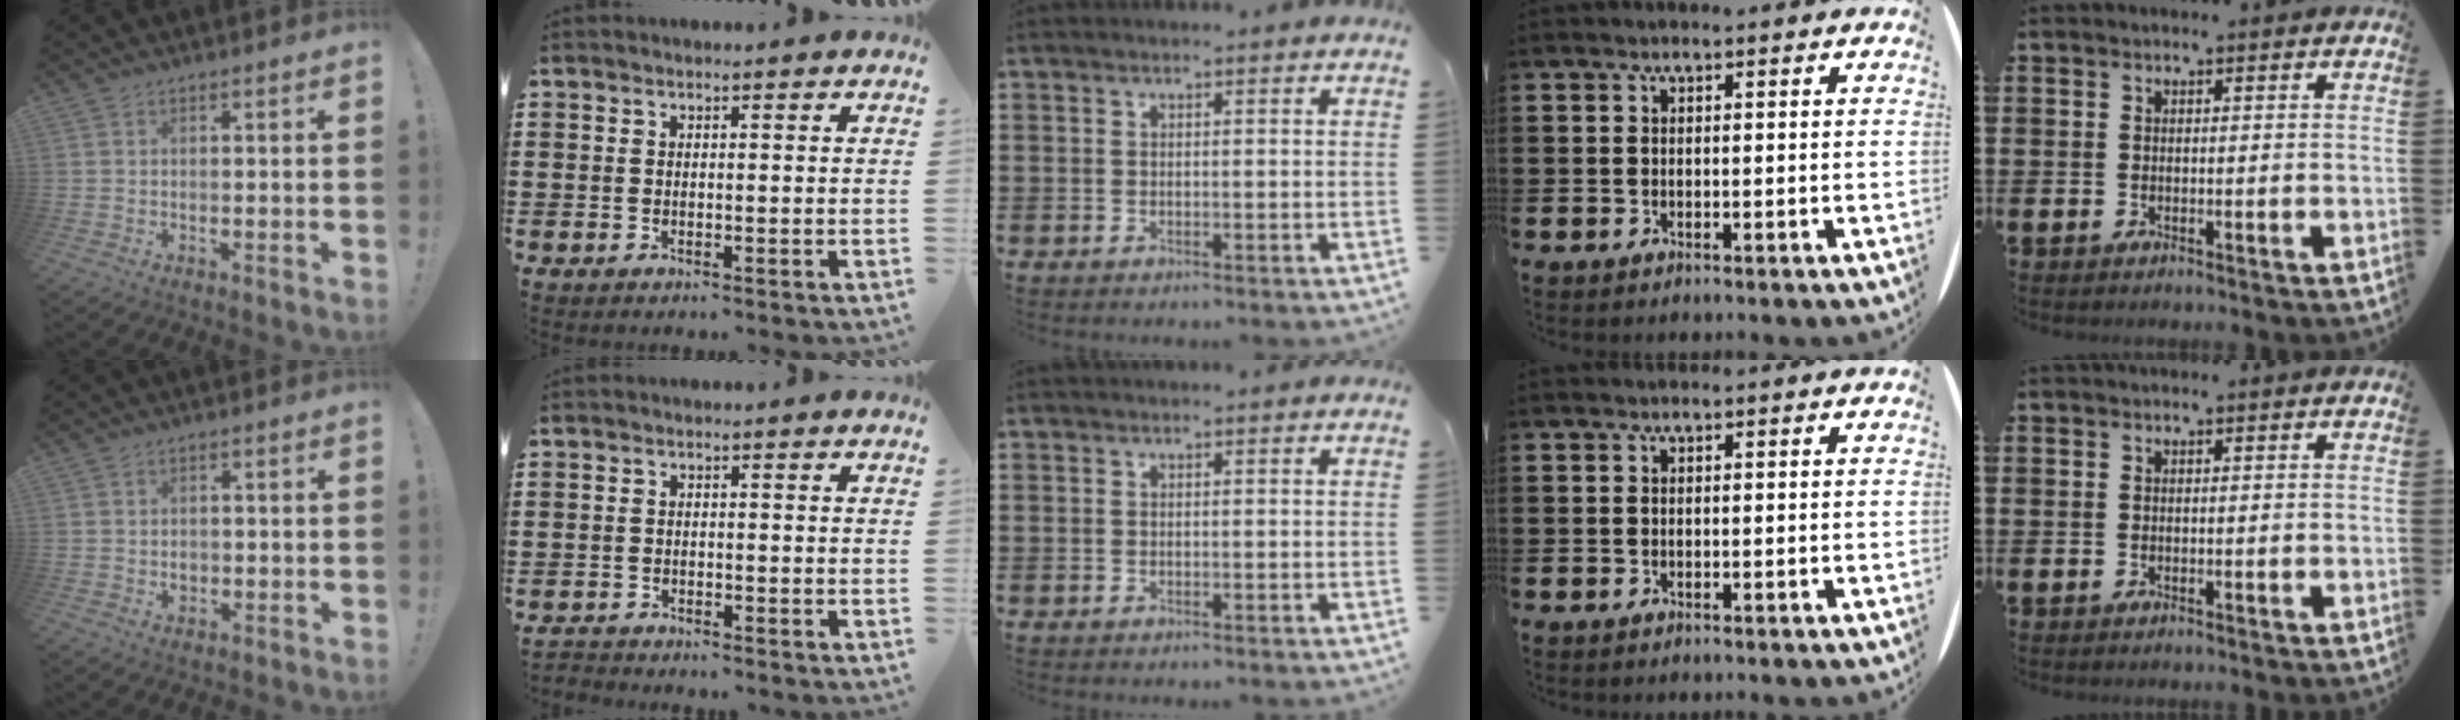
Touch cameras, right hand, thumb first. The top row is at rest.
{"thumb": {"total": 1.8, "force": [-0.3, 1.6, 0.9], "torque": [-0.009, -0.002, -0.006]}, "index": {"total": 1.5, "force": [-1.5, 0.0, -0.2], "torque": [-0.001, 0.000, -0.032]}}